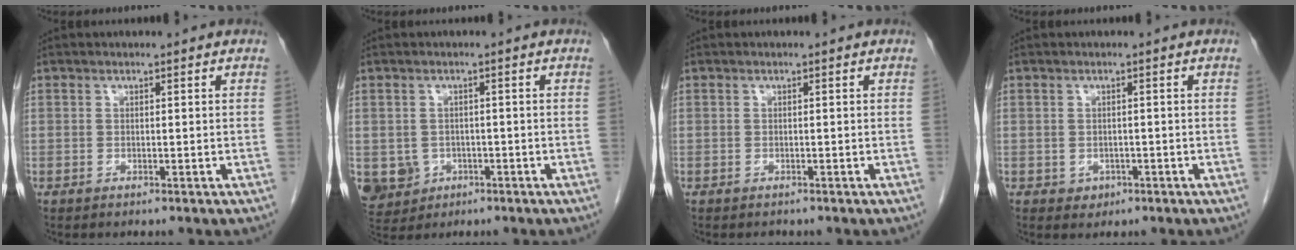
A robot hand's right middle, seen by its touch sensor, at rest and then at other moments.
{"total": 6.9, "force": [-2.4, 6.2, 1.9], "torque": [-0.052, 0.001, -0.027]}
{"total": 0.8, "force": [-0.7, 0.3, 0.1], "torque": [-0.005, 0.000, -0.011]}
{"total": 1.6, "force": [-0.7, 1.4, 0.5], "torque": [-0.003, 0.006, -0.003]}